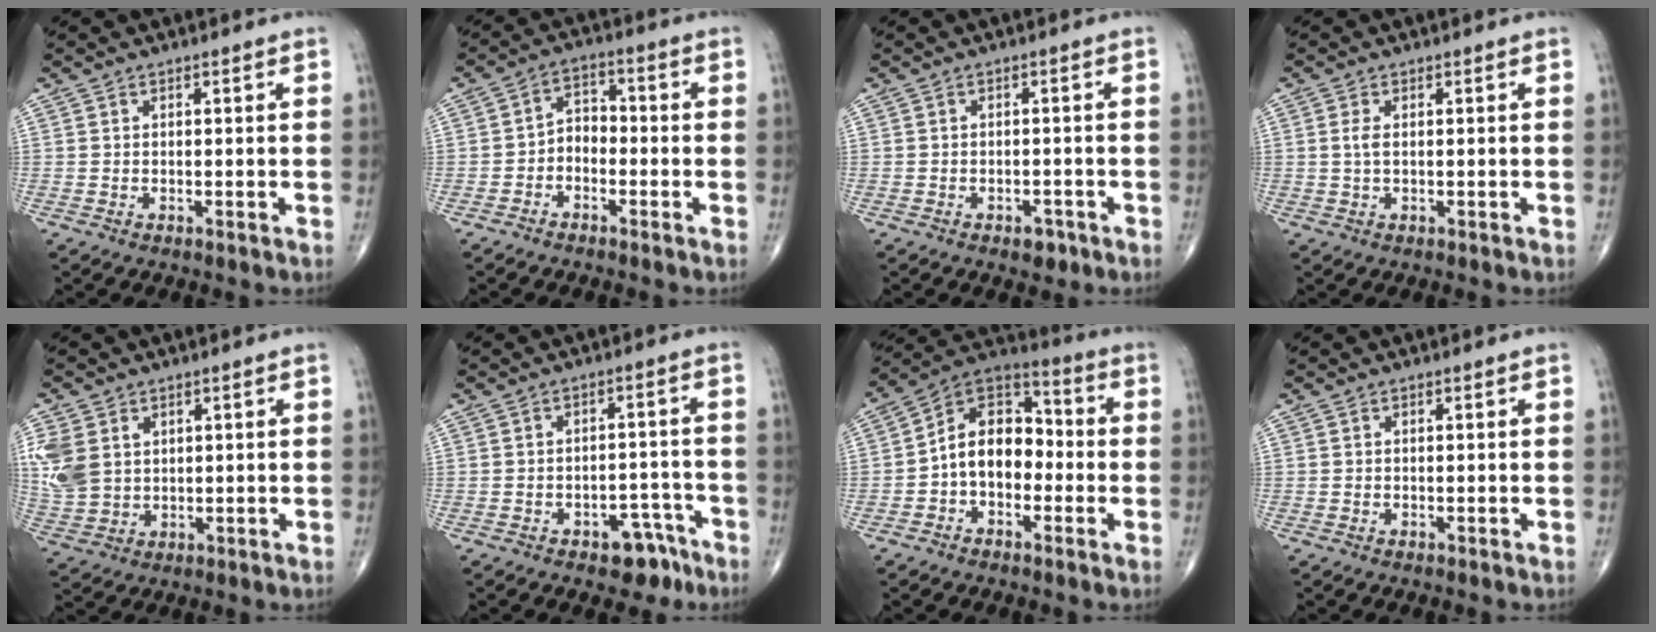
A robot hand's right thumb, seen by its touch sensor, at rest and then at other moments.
{"total": 4.5, "force": [-1.8, 3.2, 2.6], "torque": [-0.022, 0.030, -0.045]}
{"total": 2.6, "force": [-1.6, 1.5, 1.4], "torque": [-0.007, 0.006, -0.019]}
{"total": 1.9, "force": [0.2, 0.9, 1.7], "torque": [-0.042, 0.003, 0.007]}
{"total": 9.7, "force": [2.5, 7.3, 5.8], "torque": [-0.124, -0.004, 0.065]}
{"total": 6.6, "force": [-4.3, 3.8, 3.3], "torque": [-0.014, 0.042, -0.057]}
{"total": 12.2, "force": [-2.0, 8.5, 8.5], "torque": [-0.106, 0.045, -0.053]}
{"total": 0.0}